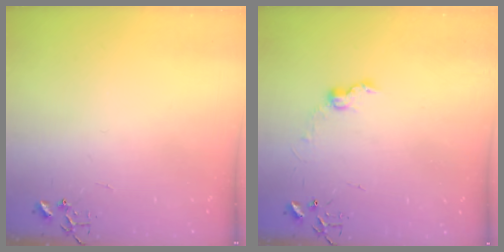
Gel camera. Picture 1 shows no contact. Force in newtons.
{"total": 7.8, "press": 7.8, "slide": 0.8}